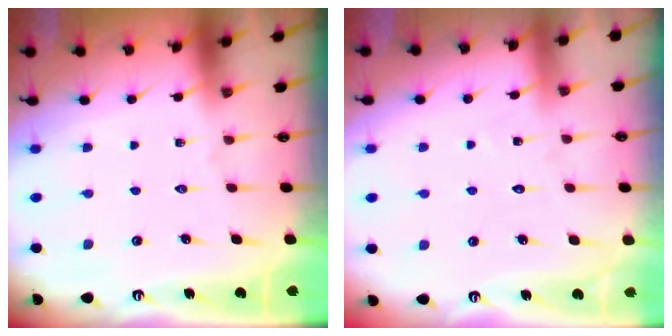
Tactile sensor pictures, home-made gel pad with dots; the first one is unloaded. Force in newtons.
{"total": 5.3, "press": 5.2, "slide": 0.4}